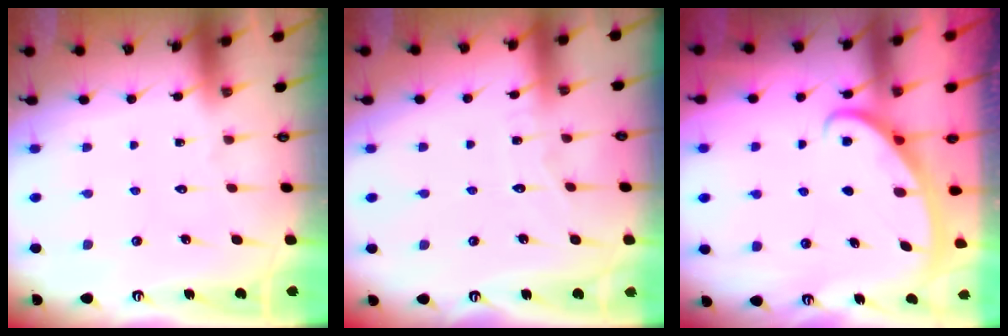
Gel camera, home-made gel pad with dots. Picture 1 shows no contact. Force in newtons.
{"total": 3.9, "press": 3.9, "slide": 0.2}
{"total": 2.7, "press": 2.7, "slide": 0.3}